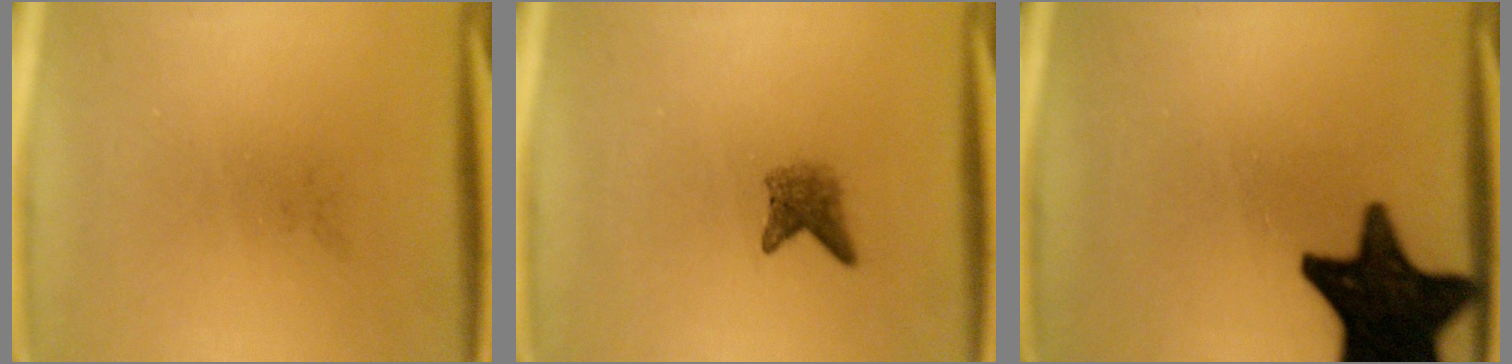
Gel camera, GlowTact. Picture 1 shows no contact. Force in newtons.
{"total": 2.4}
{"total": 19.0}